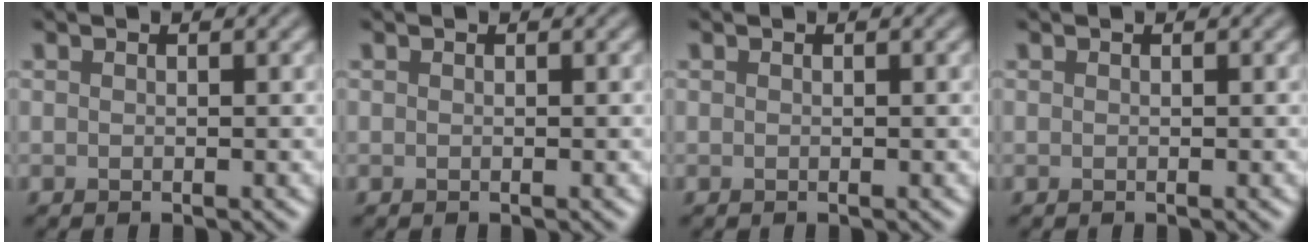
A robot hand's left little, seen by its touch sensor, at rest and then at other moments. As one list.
[{"total": 0.0}, {"total": 0.0}, {"total": 0.0}]